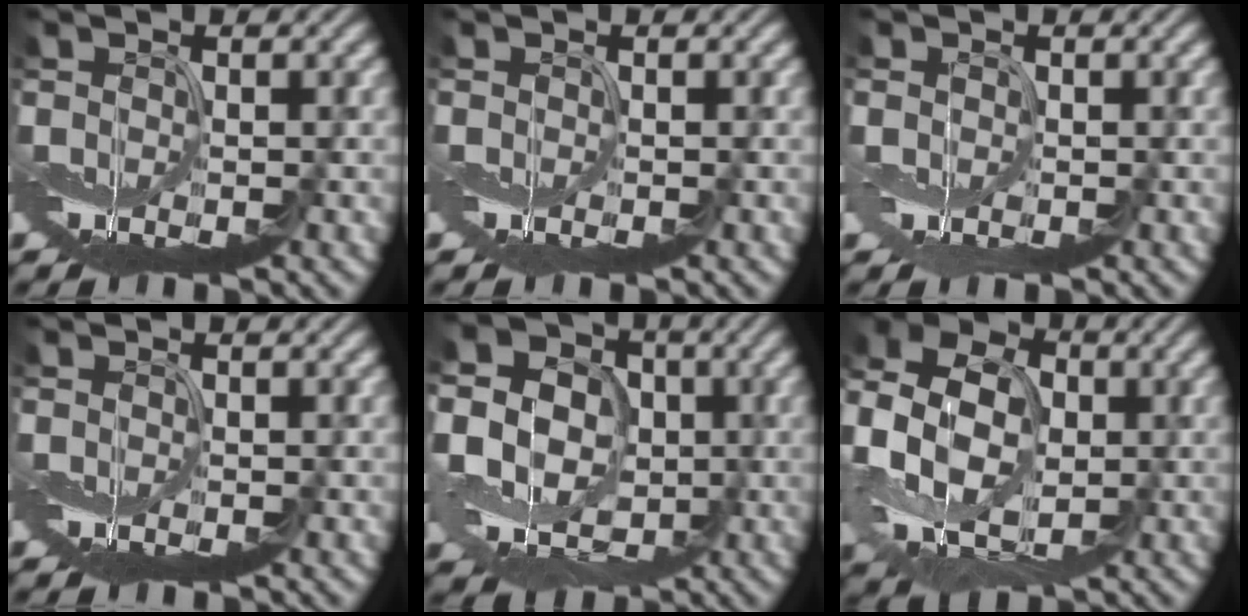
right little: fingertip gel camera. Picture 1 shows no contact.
{"total": 0.8, "force": [-0.4, 0.6, 0.2], "torque": [-0.007, -0.008, -0.007]}
{"total": 1.8, "force": [0.2, 1.7, 0.6], "torque": [-0.013, -0.002, 0.005]}
{"total": 0.0}
{"total": 13.2, "force": [0.5, 11.2, 7.0], "torque": [-0.168, 0.006, 0.004]}
{"total": 12.3, "force": [0.0, 9.6, 7.8], "torque": [-0.185, 0.006, -0.006]}